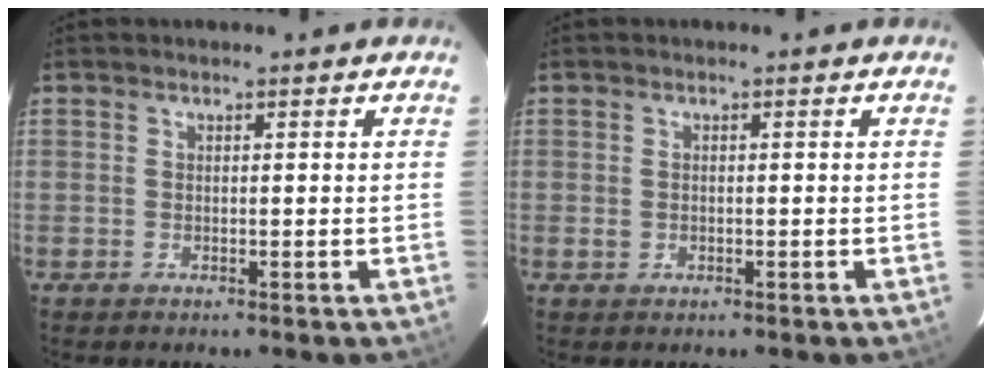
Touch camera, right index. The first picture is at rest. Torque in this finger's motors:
{"motor_torque": [-0.10, 0.02, -0.02, 0.00]}